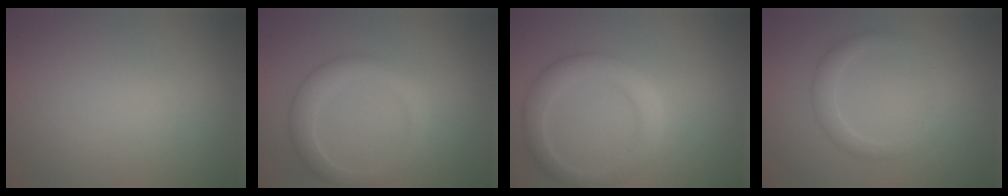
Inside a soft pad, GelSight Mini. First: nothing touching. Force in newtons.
{"total": 3.1, "press": 3.1, "slide": 0.1}
{"total": 3.4, "press": 3.4, "slide": 0.3}
{"total": 1.9, "press": 1.9, "slide": 0.0}